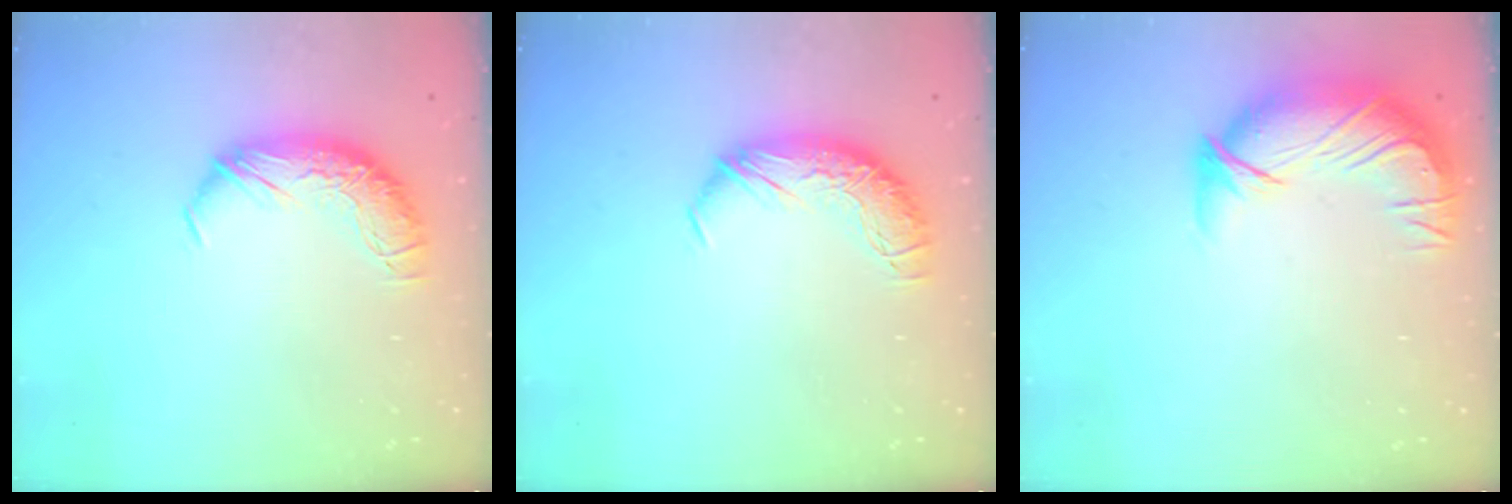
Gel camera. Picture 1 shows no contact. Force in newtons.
{"total": 0.0}
{"total": 3.7, "press": 2.1, "slide": 3.0}